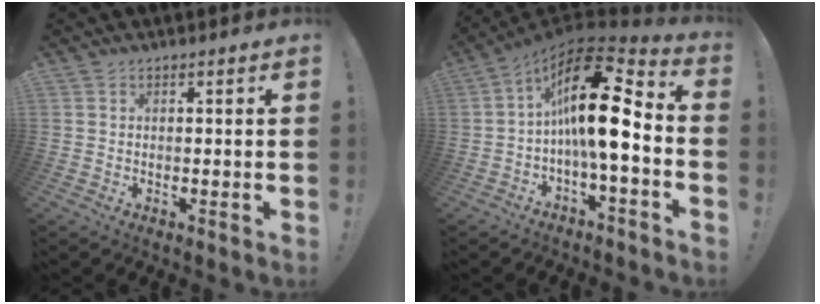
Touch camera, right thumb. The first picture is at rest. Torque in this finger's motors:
{"motor_torque": [2.55, 2.25, 2.29, -0.48, 0.40]}